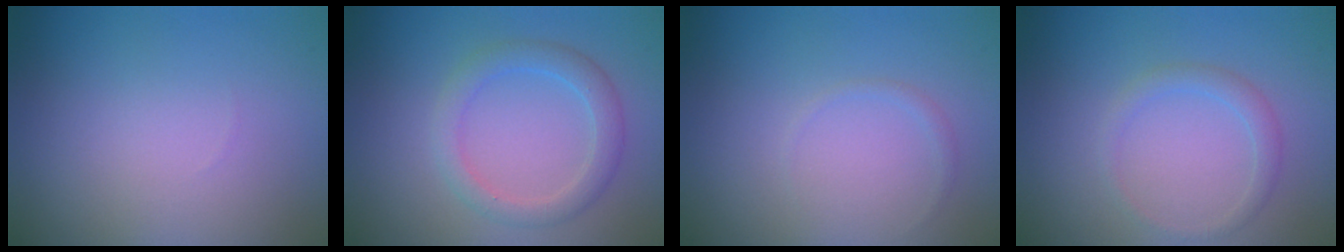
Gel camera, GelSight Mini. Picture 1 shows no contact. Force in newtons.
{"total": 2.7, "press": 2.7, "slide": 0.0}
{"total": 0.6, "press": 0.6, "slide": 0.1}
{"total": 1.5, "press": 1.5, "slide": 0.1}